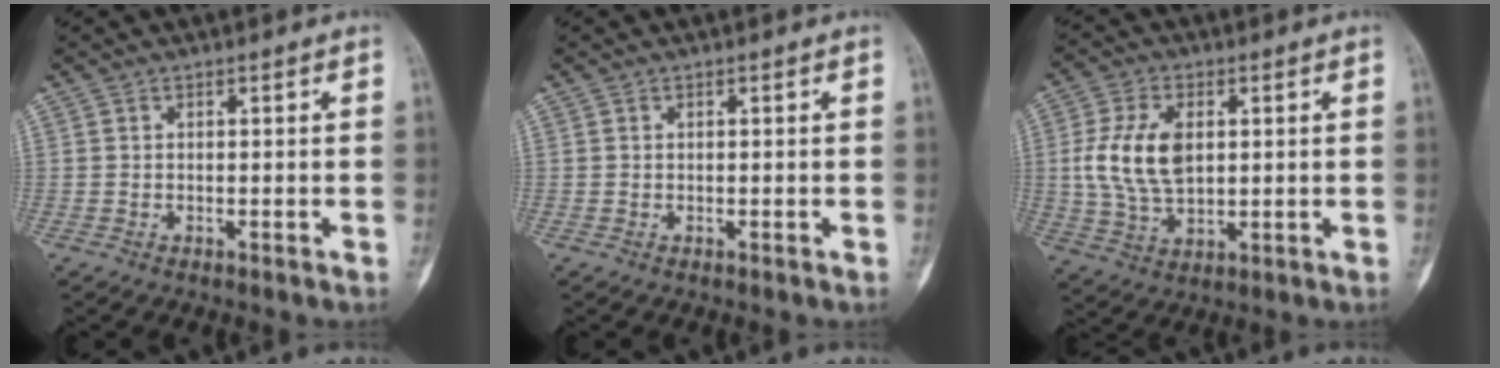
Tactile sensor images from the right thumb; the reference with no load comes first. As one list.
[{"total": 0.0}, {"total": 11.5, "force": [1.6, 6.9, 9.1], "torque": [-0.178, -0.005, 0.036]}]